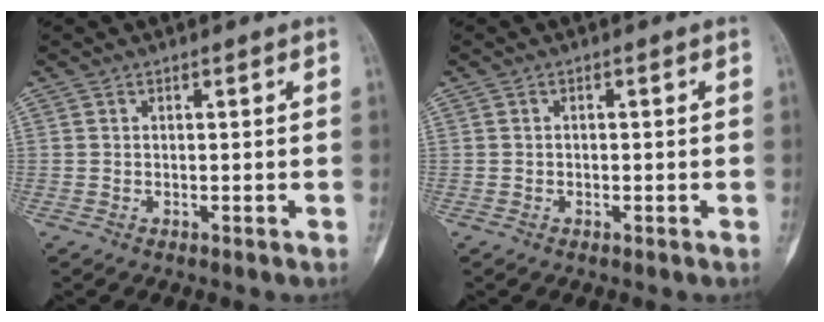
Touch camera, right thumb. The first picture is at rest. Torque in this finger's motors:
{"motor_torque": [-0.36, 0.07, -0.05, -0.37, -0.03]}